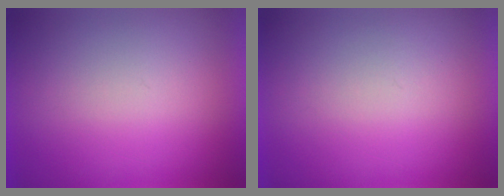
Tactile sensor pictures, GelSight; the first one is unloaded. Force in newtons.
{"total": 1.0}